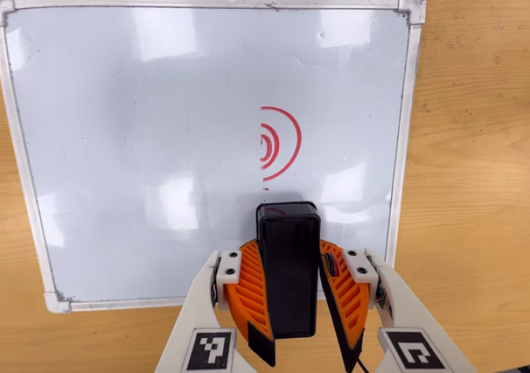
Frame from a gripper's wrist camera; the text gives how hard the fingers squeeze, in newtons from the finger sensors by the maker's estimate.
{"total": 9.4, "left": 9.3, "right": 9.6}